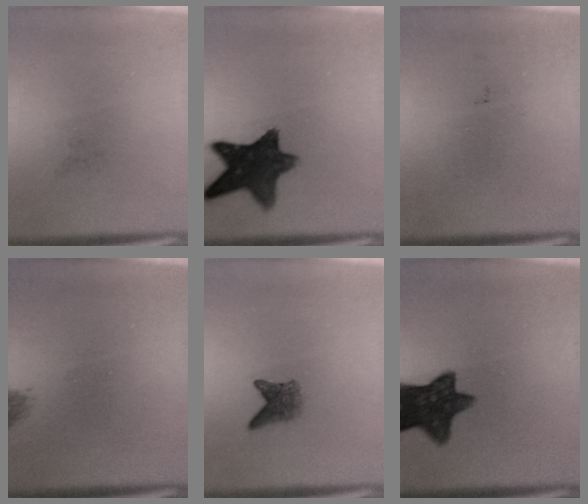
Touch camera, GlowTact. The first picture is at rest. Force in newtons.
{"total": 11.0}
{"total": 0.0}
{"total": 0.9}
{"total": 2.4}
{"total": 11.0}